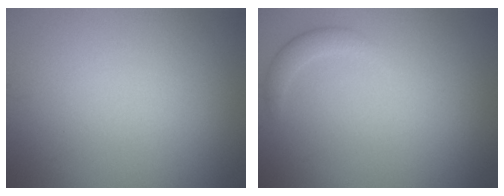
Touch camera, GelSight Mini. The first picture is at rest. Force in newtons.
{"total": 1.5, "press": 1.5, "slide": 0.1}